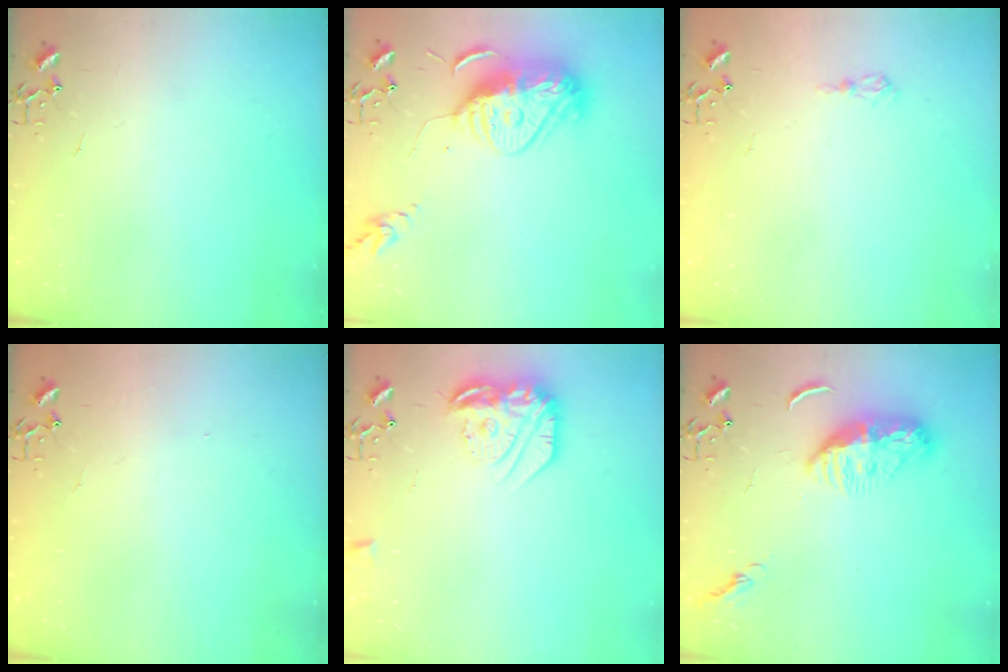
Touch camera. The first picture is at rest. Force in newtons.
{"total": 14.7, "press": 14.6, "slide": 1.3}
{"total": 6.5, "press": 6.5, "slide": 0.9}
{"total": 1.1, "press": 1.1, "slide": 0.1}
{"total": 18.3, "press": 18.2, "slide": 1.3}
{"total": 11.4, "press": 11.3, "slide": 0.9}